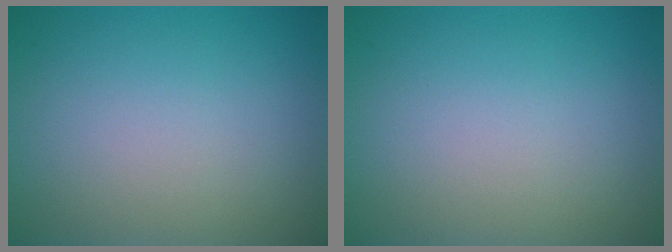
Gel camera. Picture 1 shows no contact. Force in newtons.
{"total": 0.0}